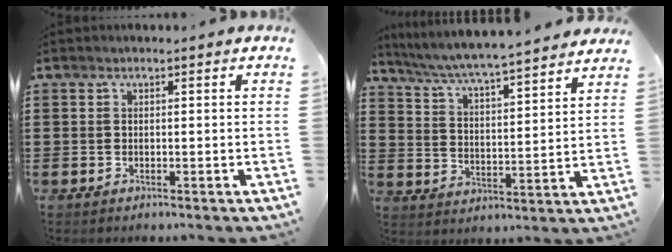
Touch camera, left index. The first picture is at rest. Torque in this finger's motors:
{"motor_torque": [2.14, 0.00, 0.62, 0.21]}